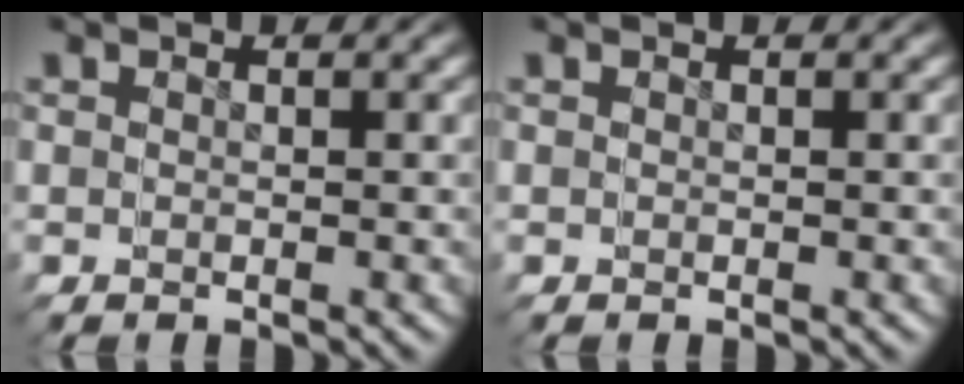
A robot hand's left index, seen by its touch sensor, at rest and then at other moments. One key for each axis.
{"total": 0.0}